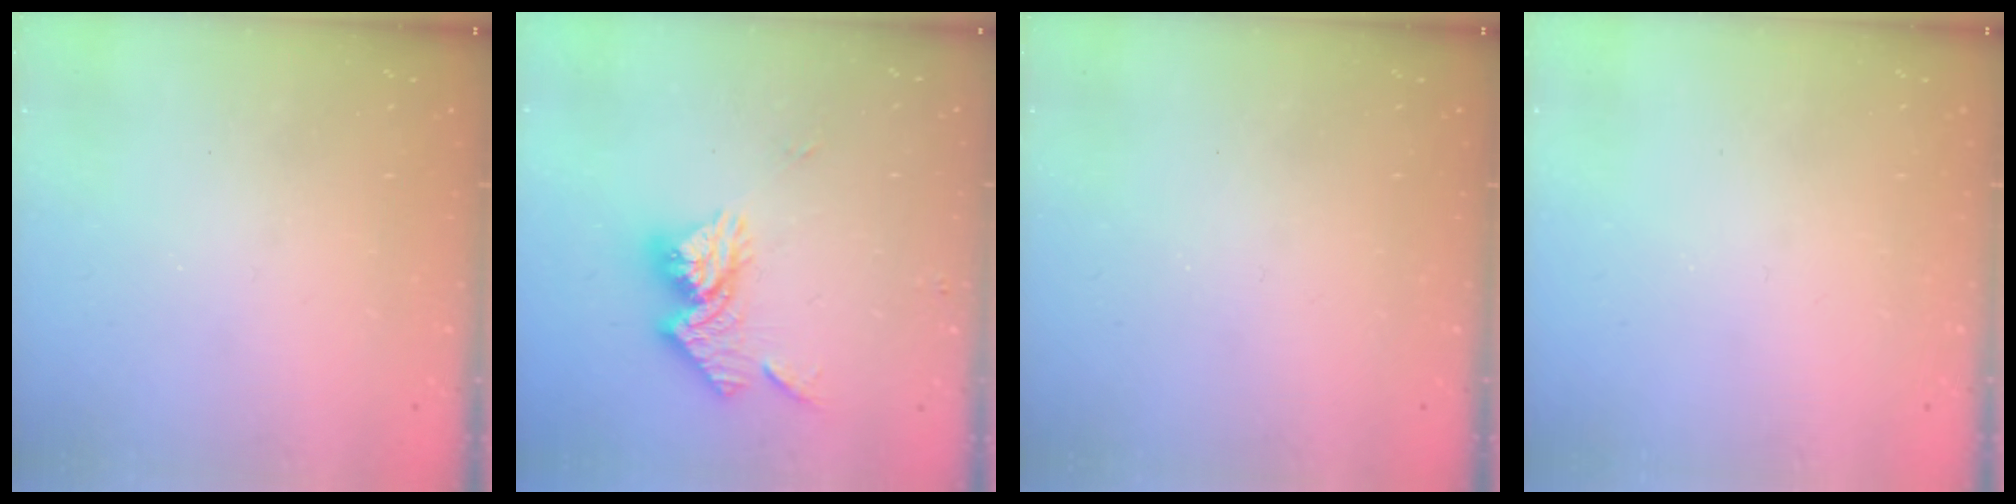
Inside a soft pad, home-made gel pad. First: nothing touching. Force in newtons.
{"total": 12.6, "press": 12.6, "slide": 1.1}
{"total": 0.0}
{"total": 0.0}